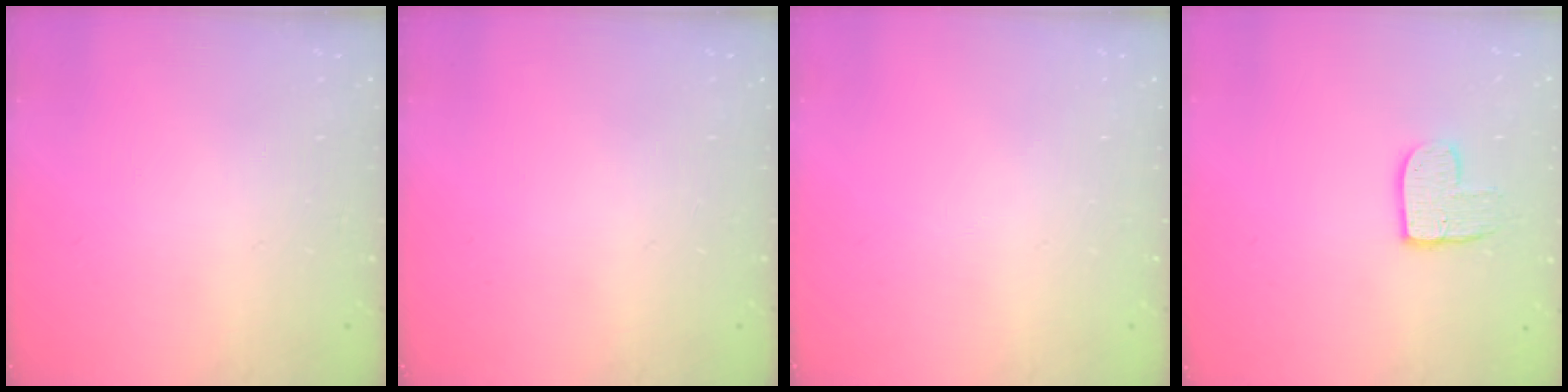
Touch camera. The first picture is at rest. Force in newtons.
{"total": 0.0}
{"total": 0.0}
{"total": 8.5, "press": 8.4, "slide": 0.5}